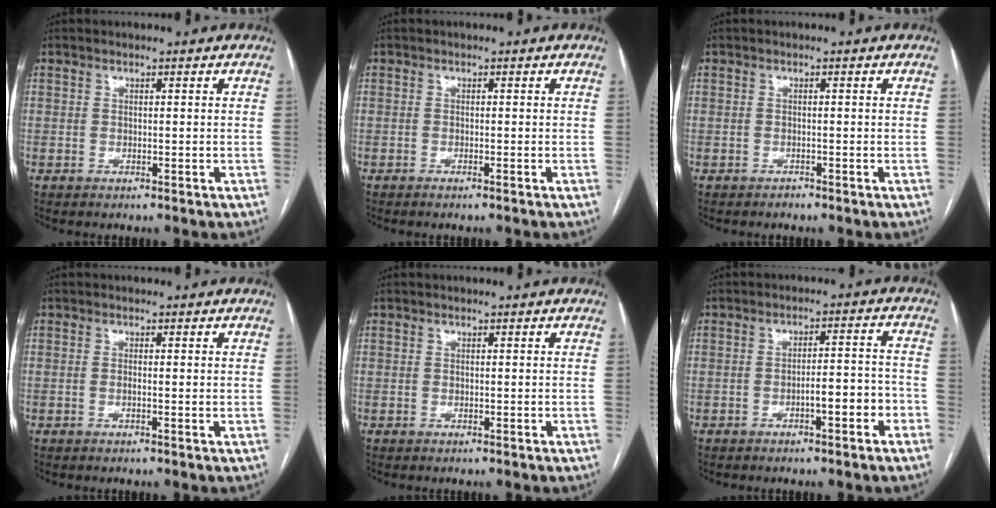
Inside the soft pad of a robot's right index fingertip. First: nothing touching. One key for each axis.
{"total": 0.8, "fx": -0.6, "fy": -0.1, "fz": 0.5, "tx": -0.012, "ty": -0.001, "tz": -0.010}
{"total": 0.6, "fx": -0.5, "fy": 0.2, "fz": 0.0, "tx": -0.001, "ty": 0.000, "tz": -0.011}
{"total": 0.9, "fx": -0.1, "fy": 0.1, "fz": 0.9, "tx": -0.017, "ty": -0.001, "tz": -0.002}
{"total": 0.0}
{"total": 5.1, "fx": -2.5, "fy": 1.1, "fz": 4.3, "tx": -0.061, "ty": 0.022, "tz": -0.032}